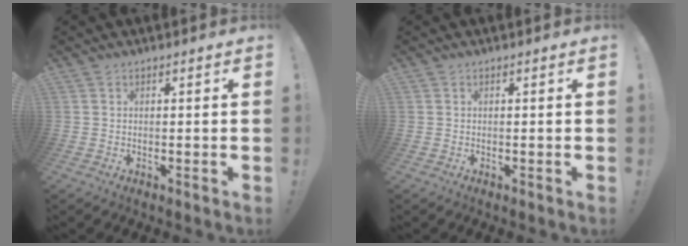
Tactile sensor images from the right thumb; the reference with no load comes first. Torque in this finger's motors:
{"motor_torque": [0.00, 0.00, 0.00, 0.00, 0.00]}